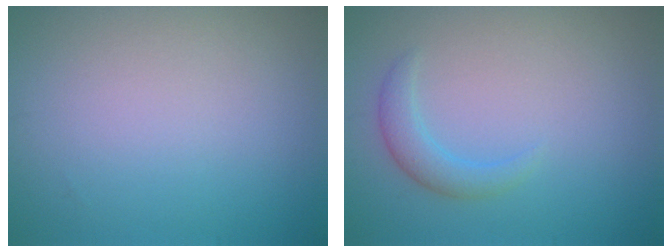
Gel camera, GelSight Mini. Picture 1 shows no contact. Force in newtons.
{"total": 1.9, "press": 1.9, "slide": 0.1}